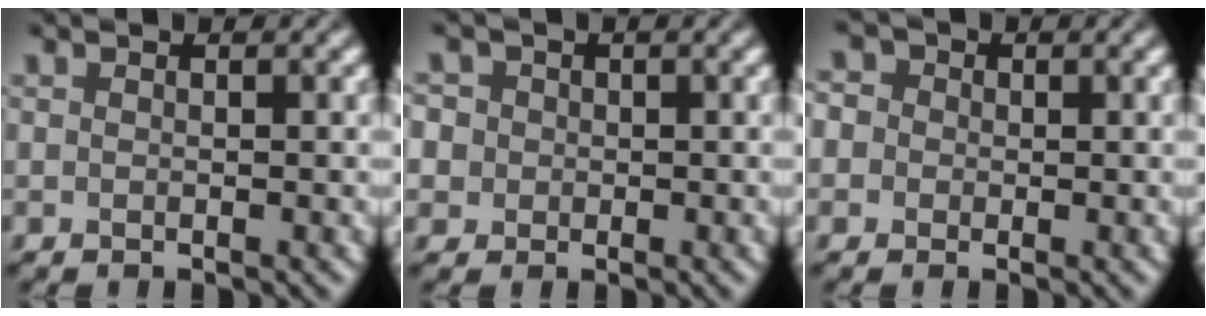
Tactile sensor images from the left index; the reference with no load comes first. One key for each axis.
{"total": 5.2, "fx": 1.9, "fy": 4.4, "fz": 2.1, "tx": -0.046, "ty": 0.022, "tz": 0.008}
{"total": 5.0, "fx": 1.8, "fy": 4.1, "fz": 2.3, "tx": -0.044, "ty": 0.030, "tz": -0.003}